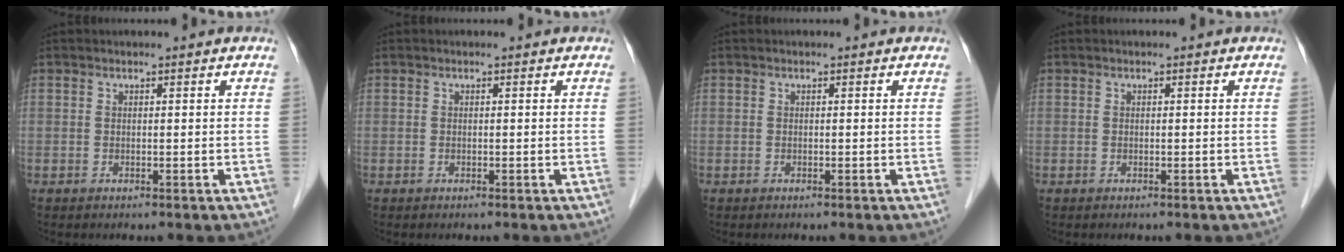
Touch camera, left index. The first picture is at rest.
{"total": 0.0}
{"total": 0.0}
{"total": 0.0}